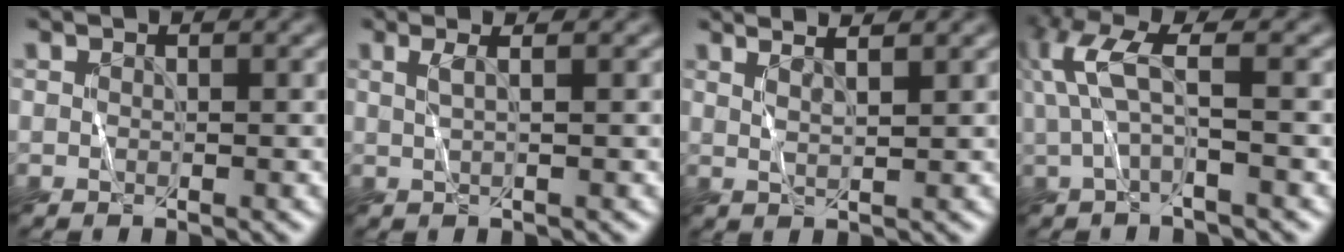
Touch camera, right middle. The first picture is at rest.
{"total": 1.6, "force": [0.6, 0.2, 1.4], "torque": [-0.021, 0.002, 0.002]}
{"total": 3.6, "force": [2.6, 0.9, 2.4], "torque": [-0.026, 0.024, 0.016]}
{"total": 3.8, "force": [0.9, 0.4, 3.7], "torque": [-0.091, 0.008, 0.018]}